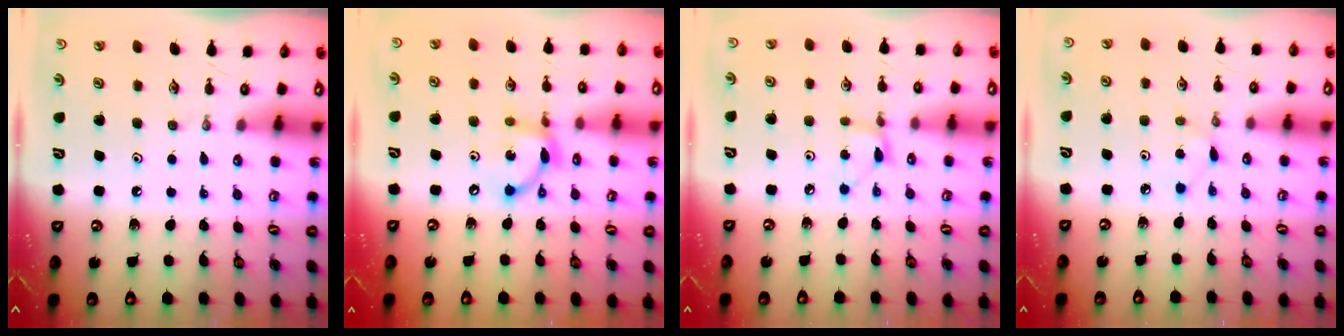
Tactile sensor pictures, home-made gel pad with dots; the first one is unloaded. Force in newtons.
{"total": 10.3, "press": 10.3, "slide": 0.6}
{"total": 2.9, "press": 2.9, "slide": 0.3}
{"total": 2.5, "press": 2.5, "slide": 0.3}